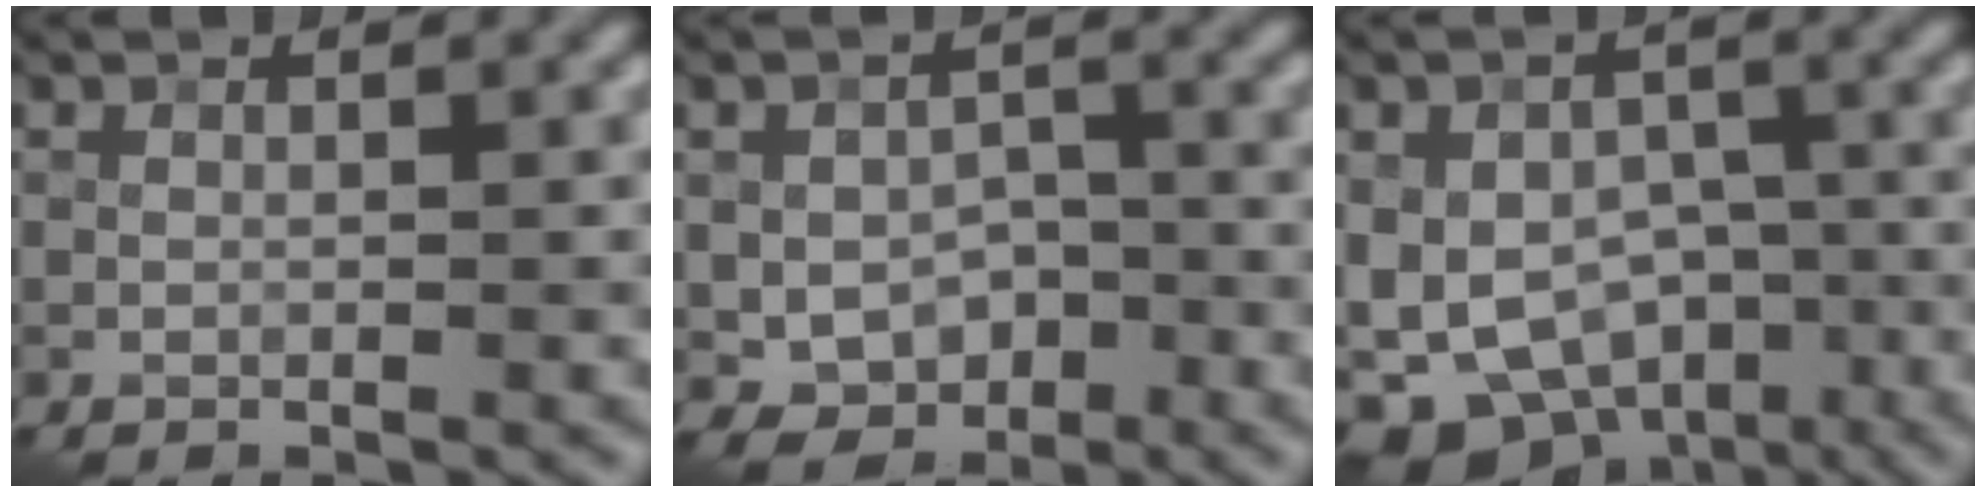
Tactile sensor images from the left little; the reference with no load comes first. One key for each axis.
{"total": 4.5, "fx": -1.5, "fy": 3.1, "fz": 2.8, "tx": -0.049, "ty": -0.005, "tz": -0.025}
{"total": 13.3, "fx": -5.8, "fy": 9.4, "fz": 7.4, "tx": -0.129, "ty": -0.029, "tz": -0.072}